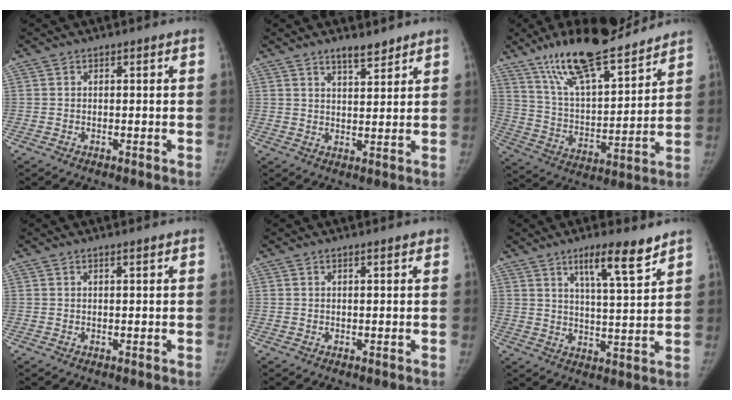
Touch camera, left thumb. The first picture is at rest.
{"total": 4.3, "force": [3.5, 1.3, 2.1], "torque": [-0.019, -0.027, 0.056]}
{"total": 20.2, "force": [15.7, 5.4, 11.5], "torque": [-0.165, -0.070, 0.277]}
{"total": 0.7, "force": [0.6, 0.1, 0.5], "torque": [-0.003, -0.001, 0.009]}
{"total": 1.4, "force": [1.0, 0.3, 0.9], "torque": [-0.004, 0.001, 0.011]}
{"total": 9.5, "force": [6.4, 1.3, 6.9], "torque": [-0.104, -0.041, 0.106]}